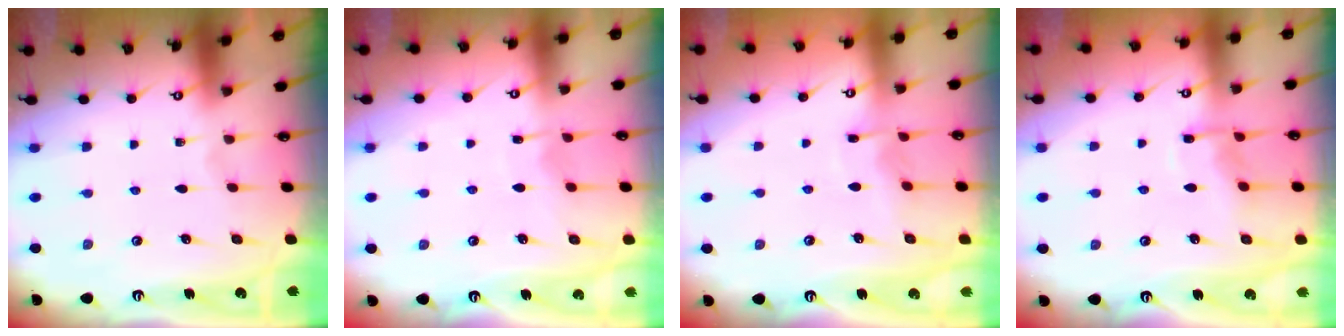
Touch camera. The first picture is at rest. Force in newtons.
{"total": 5.1, "press": 5.1, "slide": 0.6}
{"total": 5.0, "press": 5.0, "slide": 0.8}
{"total": 6.8, "press": 6.7, "slide": 0.7}